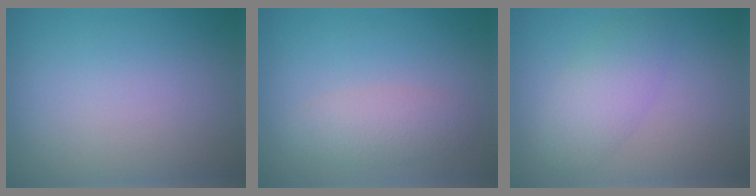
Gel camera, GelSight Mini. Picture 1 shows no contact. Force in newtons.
{"total": 2.4, "press": 2.4, "slide": 0.2}
{"total": 2.9, "press": 2.9, "slide": 0.1}